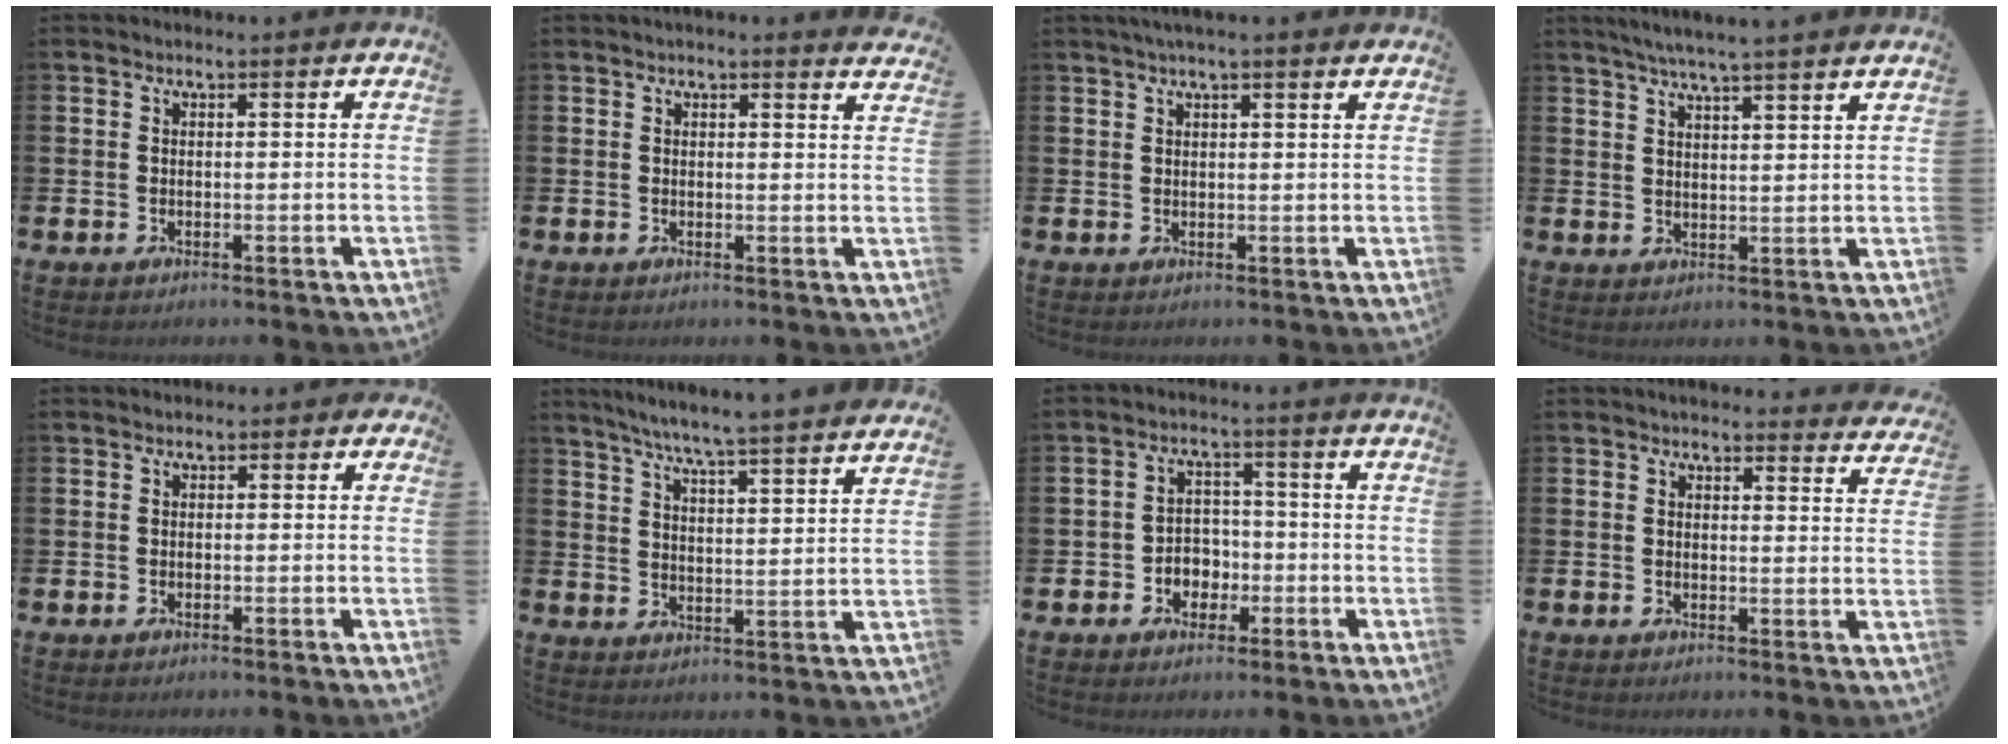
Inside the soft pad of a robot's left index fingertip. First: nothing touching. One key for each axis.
{"total": 1.7, "fx": 1.7, "fy": 0.0, "fz": 0.1, "tx": -0.003, "ty": -0.007, "tz": 0.030}
{"total": 2.4, "fx": 2.1, "fy": 0.0, "fz": 1.2, "tx": -0.023, "ty": -0.001, "tz": 0.037}
{"total": 4.9, "fx": 4.7, "fy": -0.8, "fz": 1.3, "tx": -0.044, "ty": -0.017, "tz": 0.084}
{"total": 0.8, "fx": -0.4, "fy": 0.6, "fz": 0.2, "tx": -0.011, "ty": 0.009, "tz": -0.010}
{"total": 6.8, "fx": 6.4, "fy": -0.5, "fz": 2.0, "tx": -0.054, "ty": -0.047, "tz": 0.110}
{"total": 3.5, "fx": -1.3, "fy": 3.2, "fz": 1.0, "tx": -0.026, "ty": 0.003, "tz": -0.032}
{"total": 3.2, "fx": 3.2, "fy": 0.4, "fz": 0.2, "tx": 0.001, "ty": -0.019, "tz": 0.056}